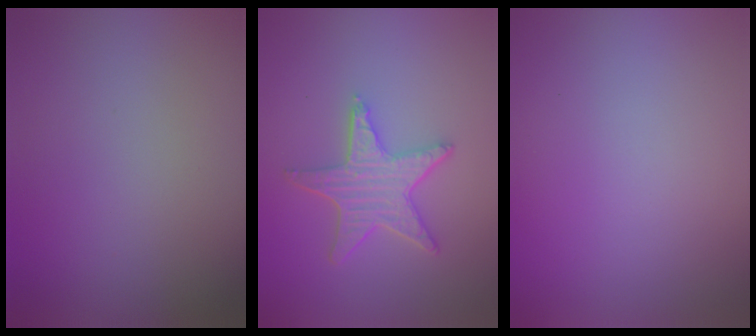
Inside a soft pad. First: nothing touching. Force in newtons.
{"total": 4.4, "press": 3.7, "slide": 2.5}
{"total": 0.0}